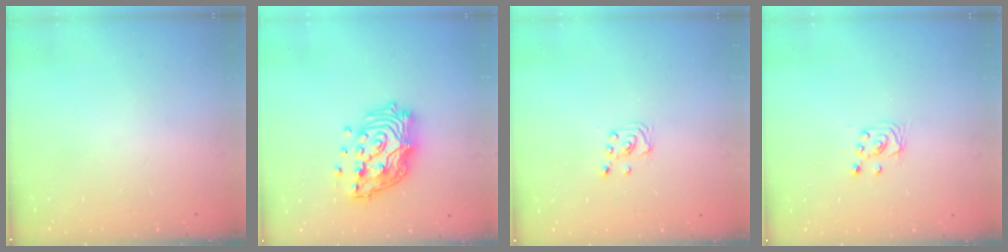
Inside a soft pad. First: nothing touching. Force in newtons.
{"total": 17.4, "press": 17.1, "slide": 3.2}
{"total": 2.3, "press": 2.3, "slide": 0.2}
{"total": 2.4, "press": 2.4, "slide": 0.2}